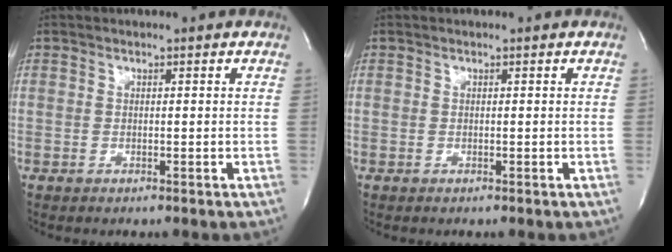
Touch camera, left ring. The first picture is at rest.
{"total": 0.0}